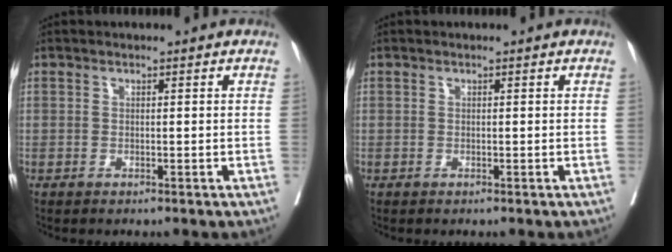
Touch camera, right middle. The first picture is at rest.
{"total": 0.0}